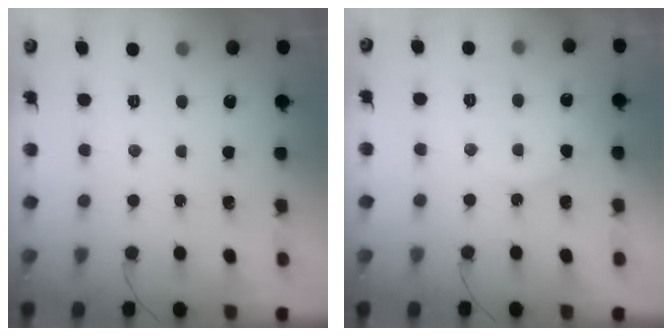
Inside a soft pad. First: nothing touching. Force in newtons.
{"total": 4.9, "press": 4.9, "slide": 0.6}